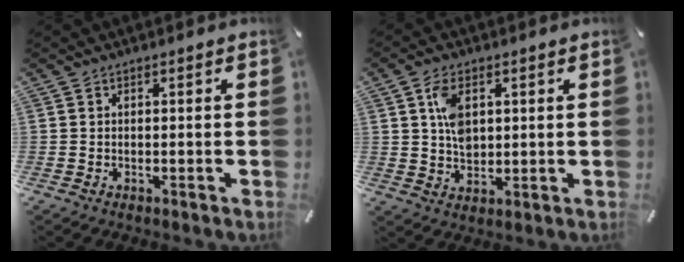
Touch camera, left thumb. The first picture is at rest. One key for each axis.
{"total": 6.7, "fx": 1.8, "fy": 4.5, "fz": 4.6, "tx": -0.082, "ty": -0.003, "tz": 0.027}